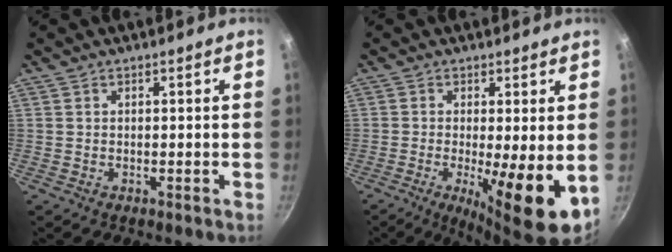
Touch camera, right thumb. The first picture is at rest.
{"total": 10.5, "force": [-1.6, 2.1, 10.2], "torque": [-0.159, -0.014, -0.019]}